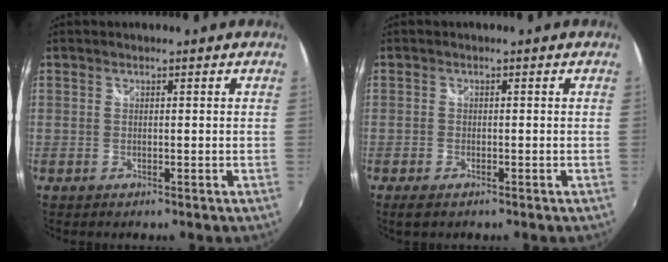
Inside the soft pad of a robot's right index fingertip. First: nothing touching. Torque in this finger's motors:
{"motor_torque": [0.25, -0.09, 0.11, 0.01]}